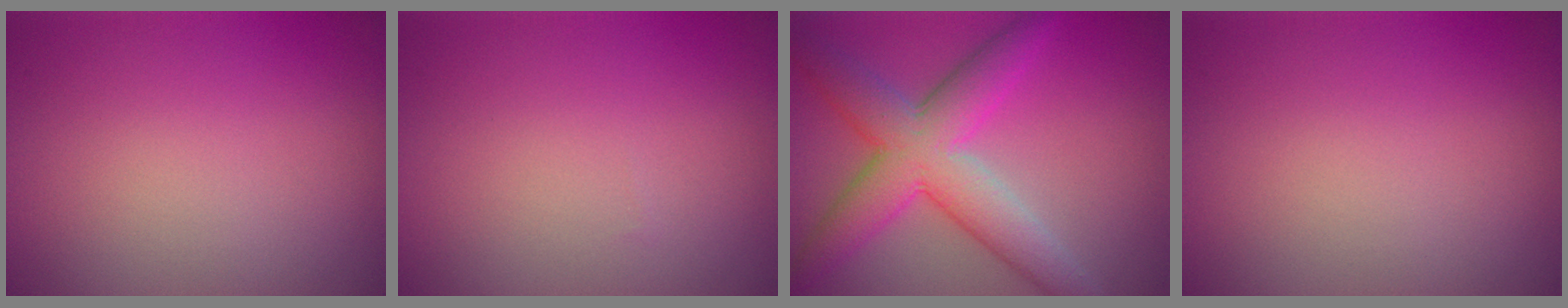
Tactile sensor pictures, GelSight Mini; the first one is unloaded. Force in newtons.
{"total": 0.0}
{"total": 7.3, "press": 7.3, "slide": 0.3}
{"total": 0.0}